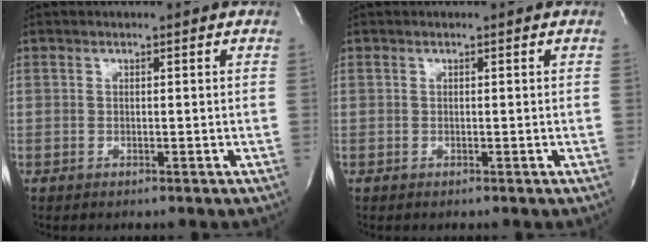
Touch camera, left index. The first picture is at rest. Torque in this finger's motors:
{"motor_torque": [-0.02, 0.01, 0.00, 0.00]}